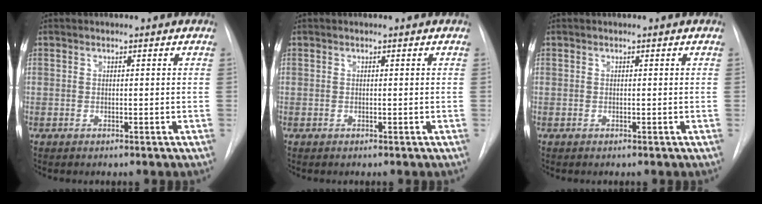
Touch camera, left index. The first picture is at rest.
{"total": 0.0}
{"total": 0.0}